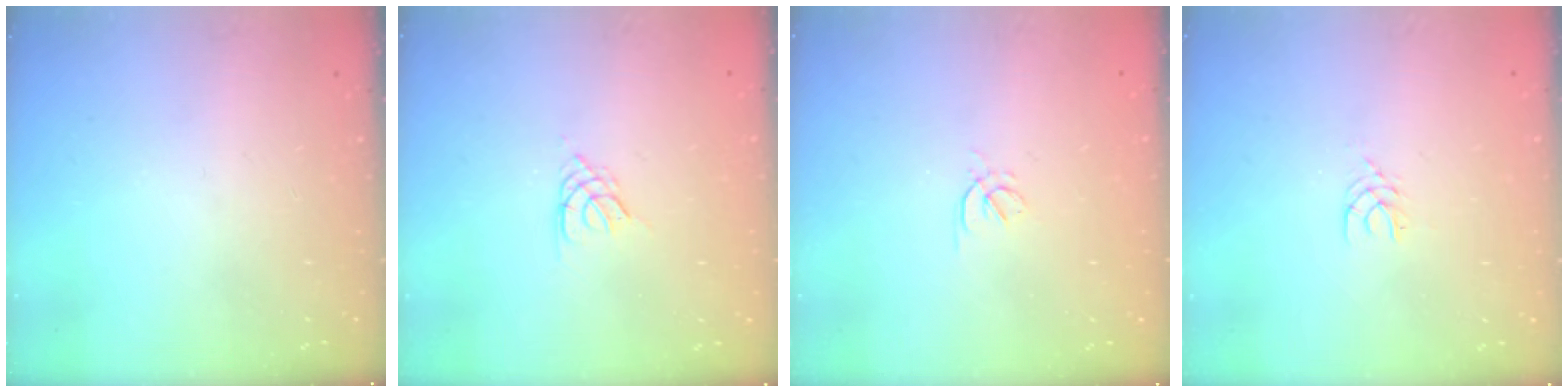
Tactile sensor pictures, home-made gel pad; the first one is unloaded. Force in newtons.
{"total": 2.1, "press": 2.1, "slide": 0.4}
{"total": 1.7, "press": 1.6, "slide": 0.5}
{"total": 2.9, "press": 2.9, "slide": 0.4}